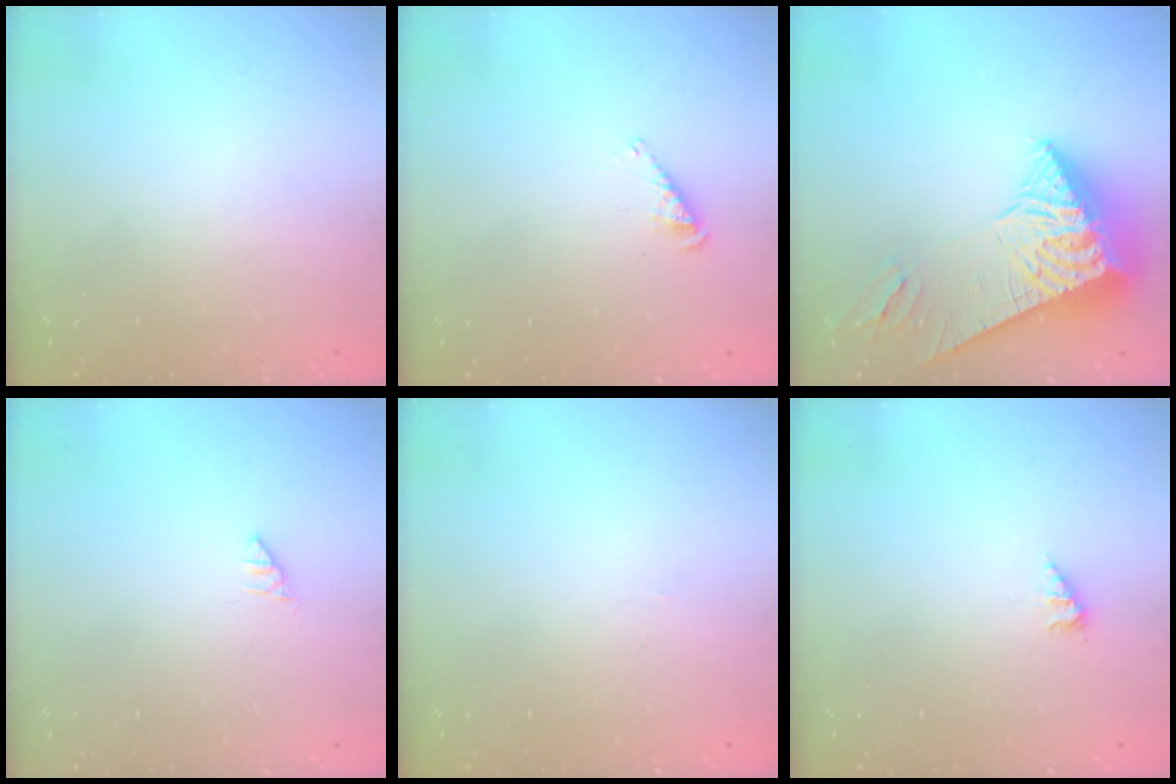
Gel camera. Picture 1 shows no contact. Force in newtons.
{"total": 2.9, "press": 2.9, "slide": 0.5}
{"total": 12.9, "press": 12.8, "slide": 1.3}
{"total": 0.0}
{"total": 0.0}
{"total": 2.8, "press": 2.7, "slide": 0.5}